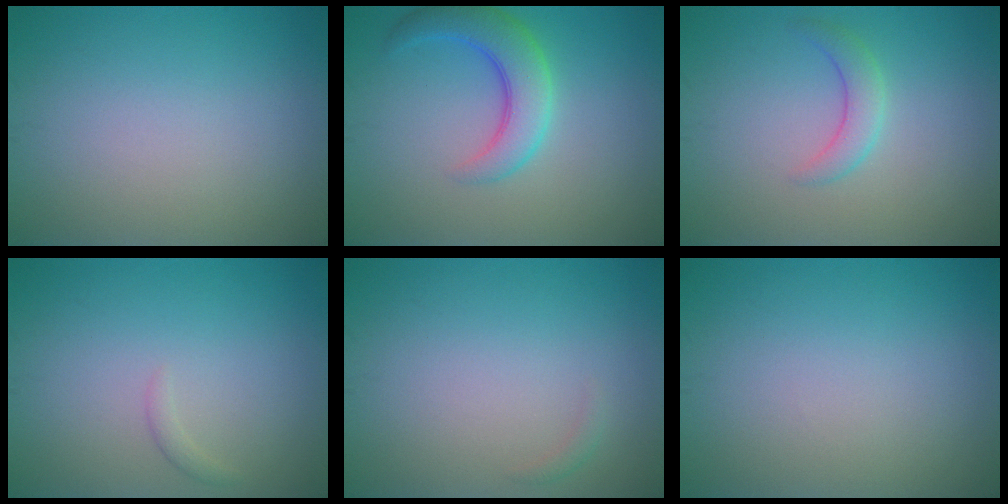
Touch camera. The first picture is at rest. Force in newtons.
{"total": 4.8, "press": 4.8, "slide": 0.2}
{"total": 2.1, "press": 2.1, "slide": 0.1}
{"total": 0.7, "press": 0.7, "slide": 0.1}
{"total": 0.6, "press": 0.6, "slide": 0.1}
{"total": 0.0}